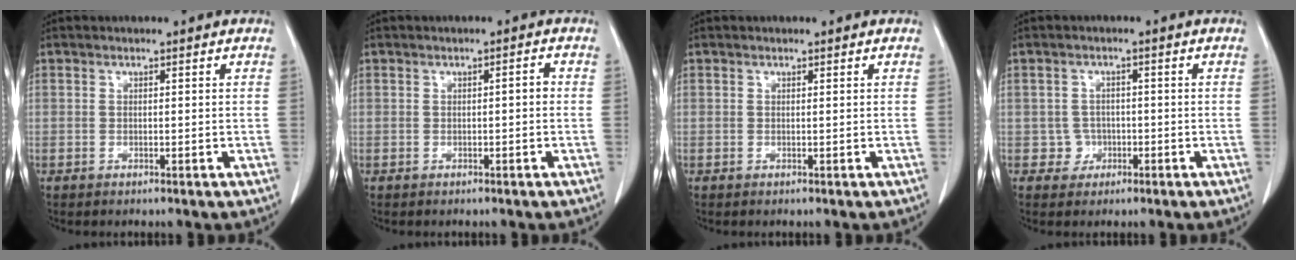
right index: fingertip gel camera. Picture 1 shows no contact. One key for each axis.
{"total": 1.0, "fx": -0.1, "fy": 0.3, "fz": 1.0, "tx": -0.015, "ty": 0.002, "tz": -0.001}
{"total": 0.0}
{"total": 1.0, "fx": -0.4, "fy": 0.9, "fz": 0.0, "tx": 0.003, "ty": 0.005, "tz": -0.009}